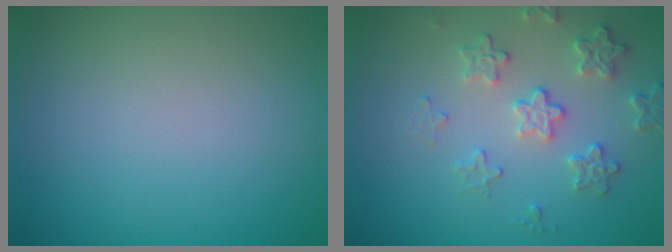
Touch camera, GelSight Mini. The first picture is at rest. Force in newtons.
{"total": 3.1, "press": 3.0, "slide": 0.5}